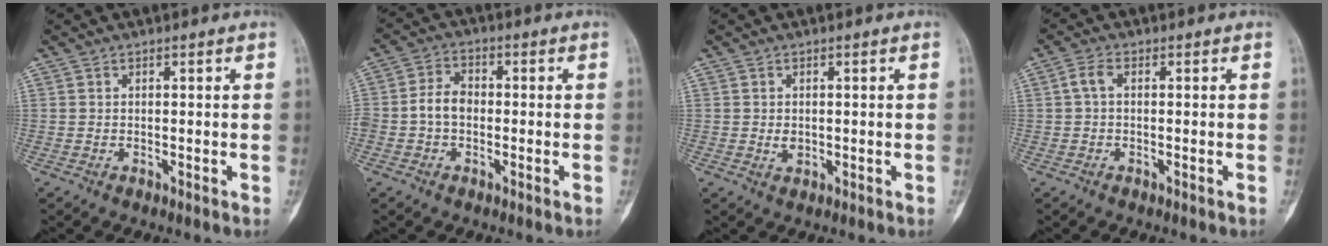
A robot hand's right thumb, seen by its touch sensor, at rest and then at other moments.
{"total": 5.3, "force": [-0.8, 3.8, 3.6], "torque": [-0.058, 0.019, -0.022]}
{"total": 1.7, "force": [0.0, 1.3, 1.1], "torque": [-0.012, 0.000, 0.005]}
{"total": 2.4, "force": [0.2, 1.2, 2.0], "torque": [-0.042, 0.006, -0.001]}